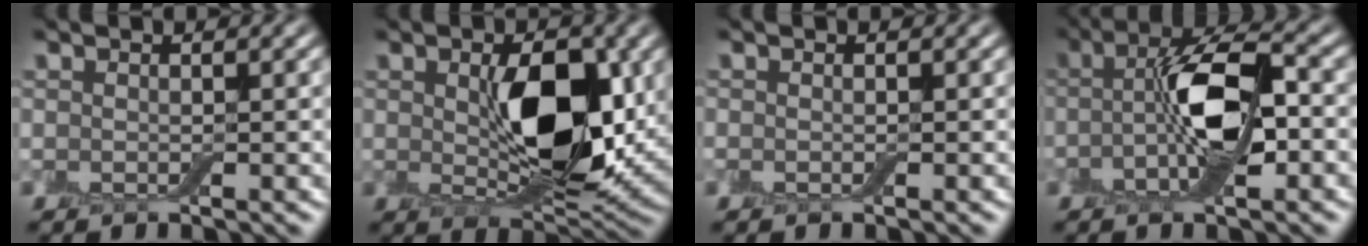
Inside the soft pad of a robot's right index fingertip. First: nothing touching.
{"total": 7.6, "force": [0.6, 3.8, 6.5], "torque": [-0.107, -0.010, 0.017]}
{"total": 0.0}
{"total": 7.3, "force": [-1.1, 2.7, 6.7], "torque": [-0.127, 0.009, -0.025]}